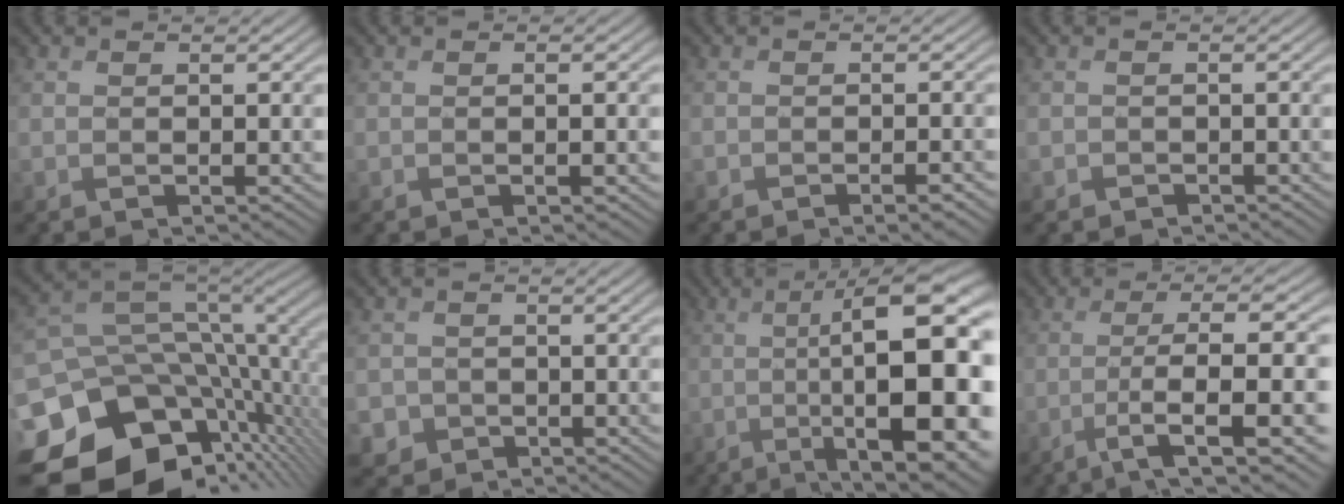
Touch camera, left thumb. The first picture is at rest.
{"total": 1.0, "force": [-0.2, 0.1, 1.0], "torque": [-0.016, -0.001, -0.003]}
{"total": 2.0, "force": [-1.4, 0.6, 1.3], "torque": [-0.016, 0.000, -0.018]}
{"total": 1.1, "force": [-0.7, 0.8, -0.1], "torque": [0.007, -0.003, -0.018]}
{"total": 18.0, "force": [-5.0, 12.7, 11.7], "torque": [-0.268, -0.041, -0.062]}
{"total": 2.9, "force": [-1.2, 2.6, 0.4], "torque": [-0.011, -0.008, -0.029]}
{"total": 19.7, "force": [-2.0, 6.3, 18.6], "torque": [-0.240, -0.013, -0.025]}
{"total": 9.9, "force": [-2.8, 1.9, 9.3], "torque": [-0.147, 0.006, -0.042]}